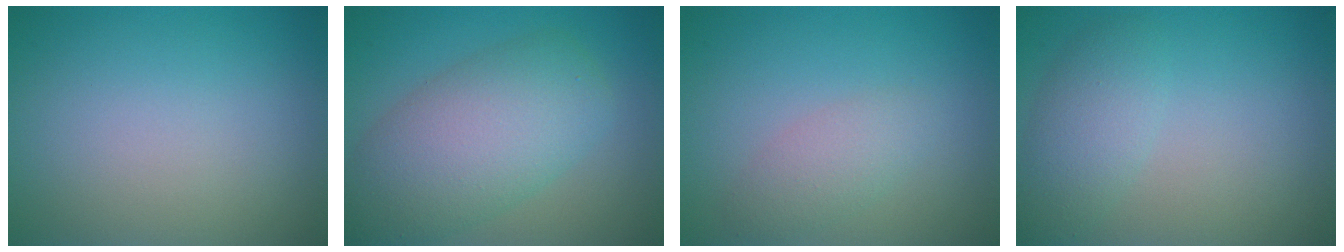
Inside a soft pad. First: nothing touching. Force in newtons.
{"total": 8.0, "press": 7.9, "slide": 0.4}
{"total": 2.2, "press": 2.2, "slide": 0.1}
{"total": 3.0, "press": 3.0, "slide": 0.1}